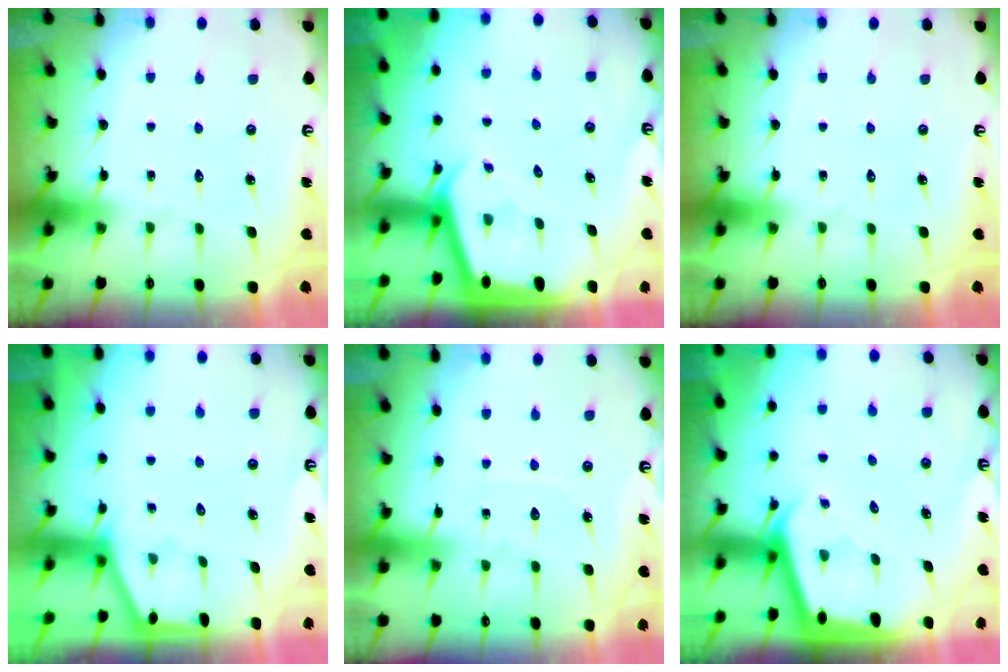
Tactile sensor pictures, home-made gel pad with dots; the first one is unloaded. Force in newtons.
{"total": 2.1, "press": 2.1, "slide": 0.1}
{"total": 0.0}
{"total": 1.1, "press": 1.1, "slide": 0.3}
{"total": 3.8, "press": 3.8, "slide": 0.4}
{"total": 2.2, "press": 2.2, "slide": 0.2}